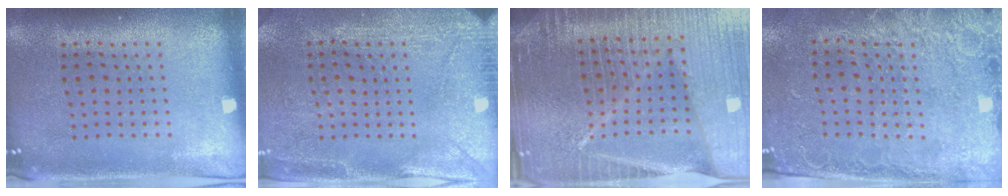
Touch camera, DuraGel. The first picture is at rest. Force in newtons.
{"total": 3.0, "press": 2.8, "slide": 1.0}
{"total": 7.2, "press": 6.2, "slide": 3.8}
{"total": 2.5, "press": 2.0, "slide": 1.5}